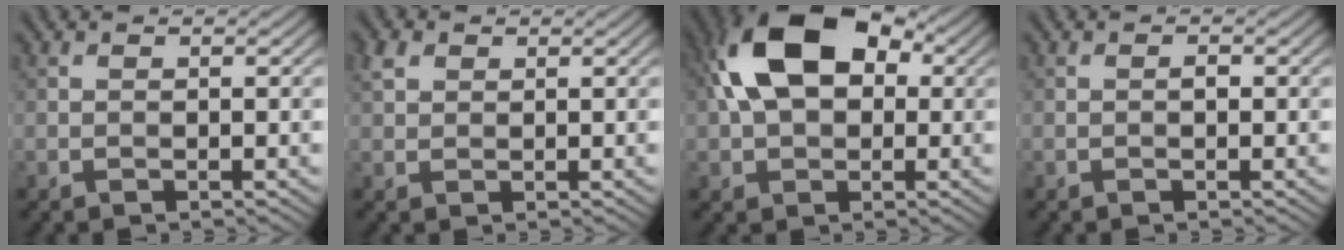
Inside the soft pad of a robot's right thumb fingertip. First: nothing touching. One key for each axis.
{"total": 2.2, "fx": 1.1, "fy": 1.5, "fz": 1.1, "tx": -0.026, "ty": 0.007, "tz": 0.021}
{"total": 13.8, "fx": 2.8, "fy": 8.9, "fz": 10.2, "tx": -0.189, "ty": 0.022, "tz": 0.036}
{"total": 0.6, "fx": -0.1, "fy": 0.2, "fz": 0.5, "tx": -0.009, "ty": 0.003, "tz": -0.002}